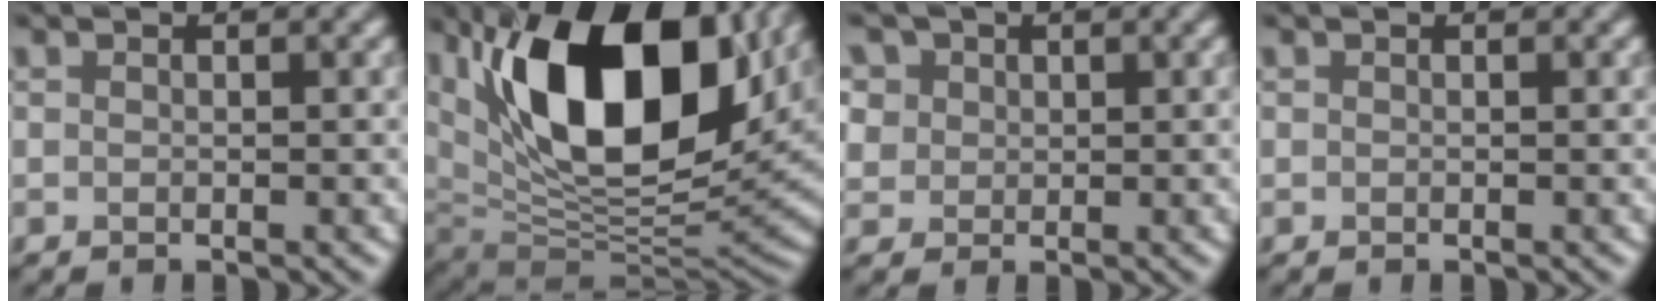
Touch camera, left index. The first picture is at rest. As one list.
[{"total": 18.3, "force": [6.7, 9.0, 14.4], "torque": [-0.233, 0.010, 0.107]}, {"total": 6.6, "force": [3.4, 4.9, 2.8], "torque": [-0.084, 0.016, 0.050]}, {"total": 0.0}]